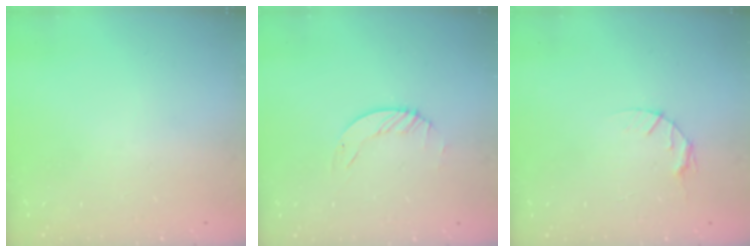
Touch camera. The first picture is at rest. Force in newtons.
{"total": 1.2, "press": 1.2, "slide": 0.2}
{"total": 3.9, "press": 3.9, "slide": 0.5}